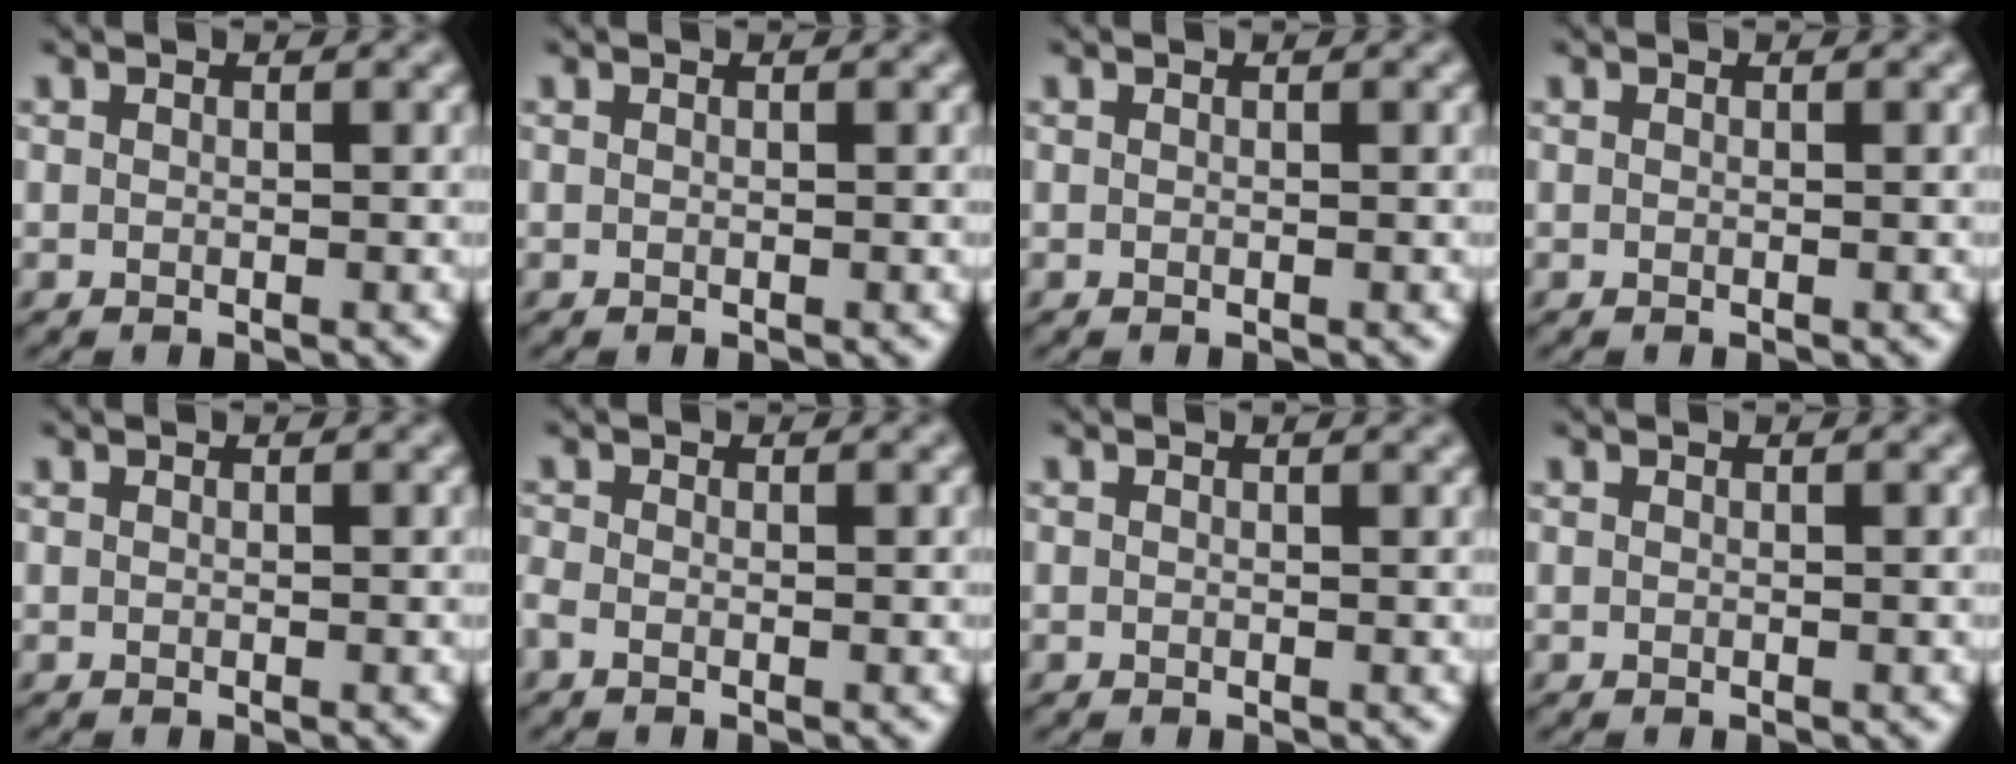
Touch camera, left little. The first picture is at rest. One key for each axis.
{"total": 0.0}
{"total": 0.0}
{"total": 0.0}
{"total": 0.0}
{"total": 1.0, "fx": -0.5, "fy": 0.5, "fz": 0.7, "tx": -0.018, "ty": 0.002, "tz": -0.014}
{"total": 0.8, "fx": 0.2, "fy": 0.7, "fz": 0.1, "tx": 0.002, "ty": -0.001, "tz": 0.000}
{"total": 0.0}